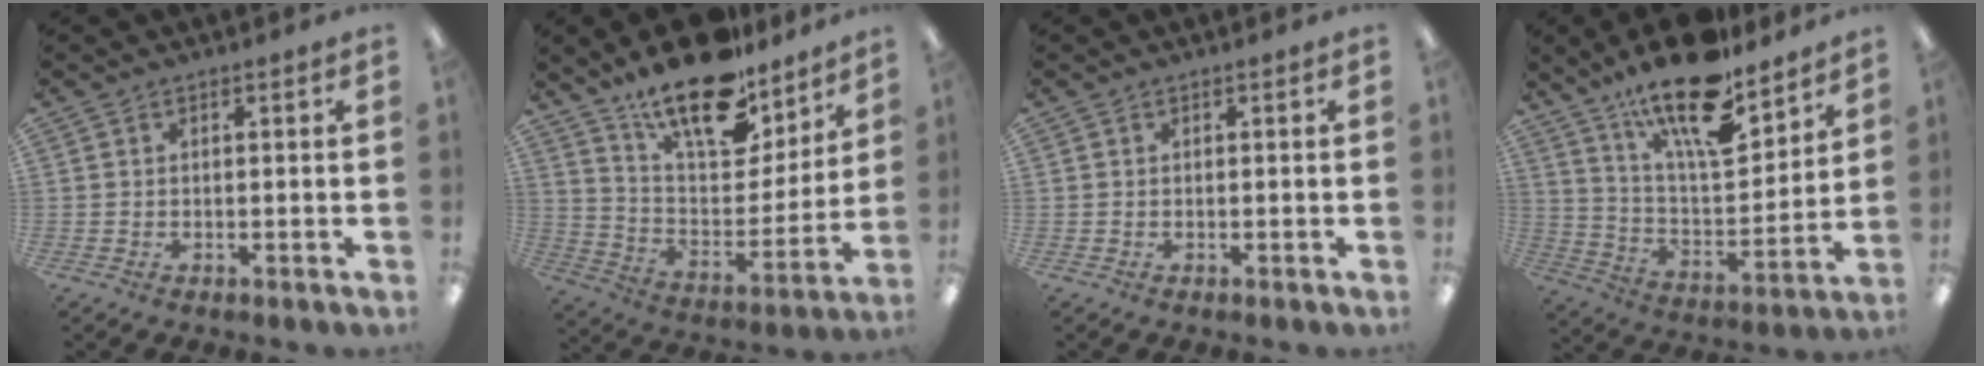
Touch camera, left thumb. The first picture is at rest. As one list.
[{"total": 20.9, "force": [16.6, 7.7, 10.1], "torque": [-0.171, -0.111, 0.289]}, {"total": 0.0}, {"total": 19.6, "force": [14.6, 6.1, 11.5], "torque": [-0.200, -0.089, 0.248]}]